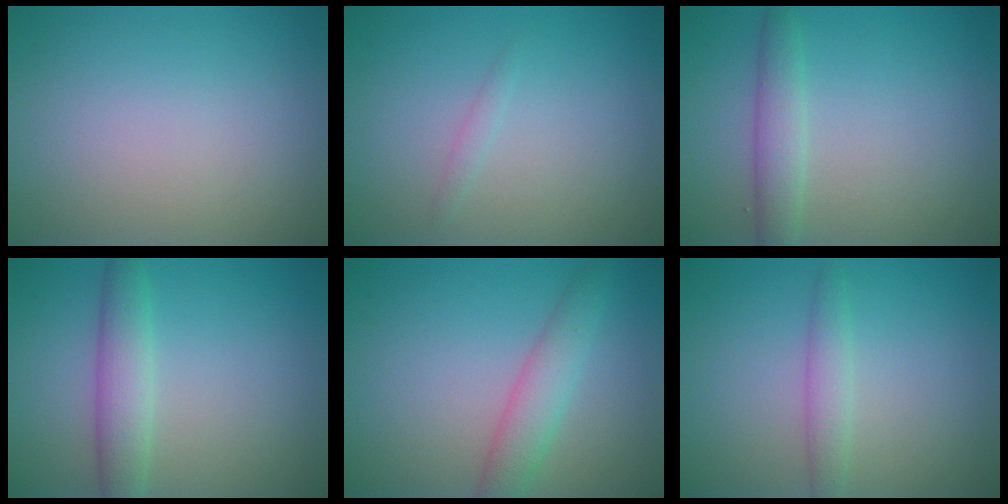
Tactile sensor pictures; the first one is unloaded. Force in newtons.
{"total": 0.7, "press": 0.7, "slide": 0.0}
{"total": 2.4, "press": 2.4, "slide": 0.1}
{"total": 3.3, "press": 3.3, "slide": 0.1}
{"total": 3.1, "press": 3.1, "slide": 0.1}
{"total": 1.9, "press": 1.9, "slide": 0.2}